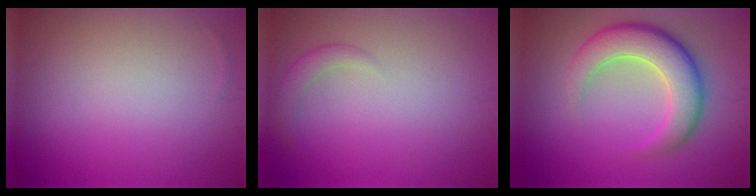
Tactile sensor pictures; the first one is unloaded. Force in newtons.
{"total": 1.5, "press": 1.5, "slide": 0.1}
{"total": 6.8, "press": 6.8, "slide": 0.6}